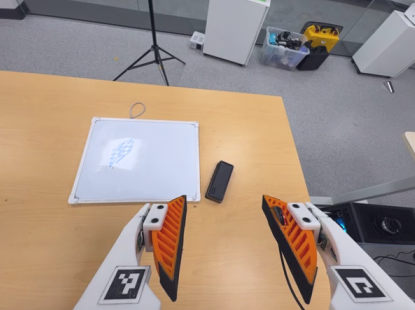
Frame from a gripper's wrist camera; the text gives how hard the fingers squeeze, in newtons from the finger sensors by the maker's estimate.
{"total": 0.0}